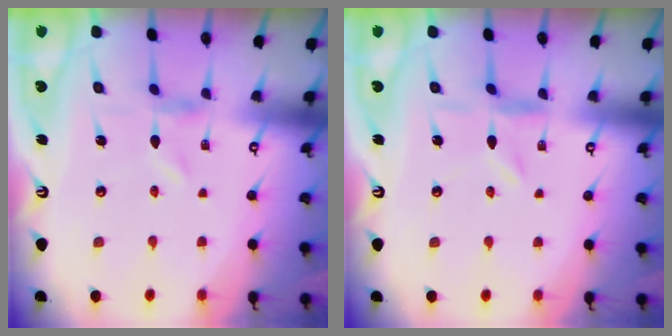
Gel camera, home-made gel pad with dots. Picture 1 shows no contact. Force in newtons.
{"total": 1.7, "press": 1.7, "slide": 0.2}